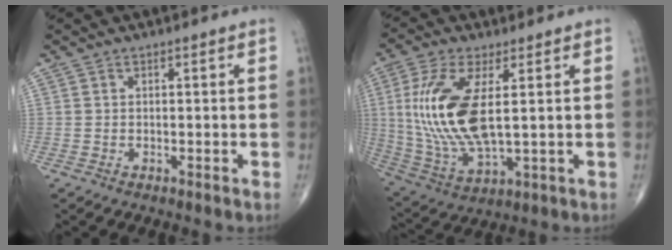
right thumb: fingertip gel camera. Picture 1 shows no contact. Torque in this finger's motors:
{"motor_torque": [-0.41, 0.87, 1.73, 0.43, 0.19]}